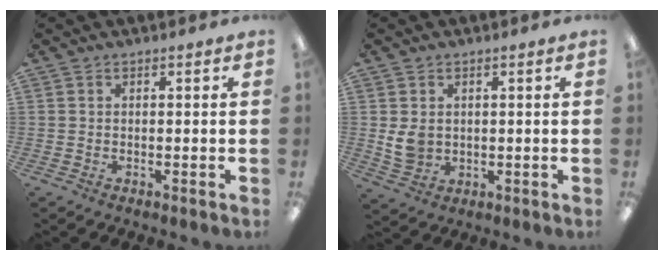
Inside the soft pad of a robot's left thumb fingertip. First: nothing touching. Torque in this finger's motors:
{"motor_torque": [-0.34, 0.24, 0.31, -0.47, 0.00]}